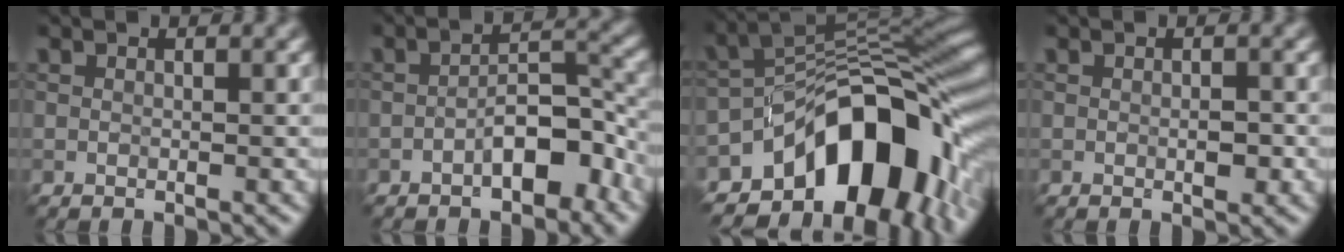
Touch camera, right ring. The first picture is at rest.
{"total": 4.4, "force": [-2.2, 1.8, 3.4], "torque": [-0.048, 0.017, -0.039]}
{"total": 14.1, "force": [-6.4, 8.4, 9.3], "torque": [-0.116, -0.001, -0.113]}
{"total": 1.2, "force": [-0.2, 0.6, 1.1], "torque": [-0.017, 0.000, -0.002]}